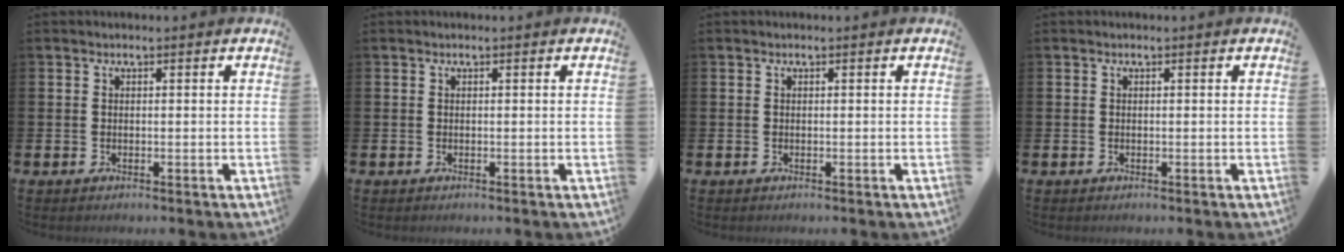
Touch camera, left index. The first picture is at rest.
{"total": 0.0}
{"total": 0.0}
{"total": 0.0}